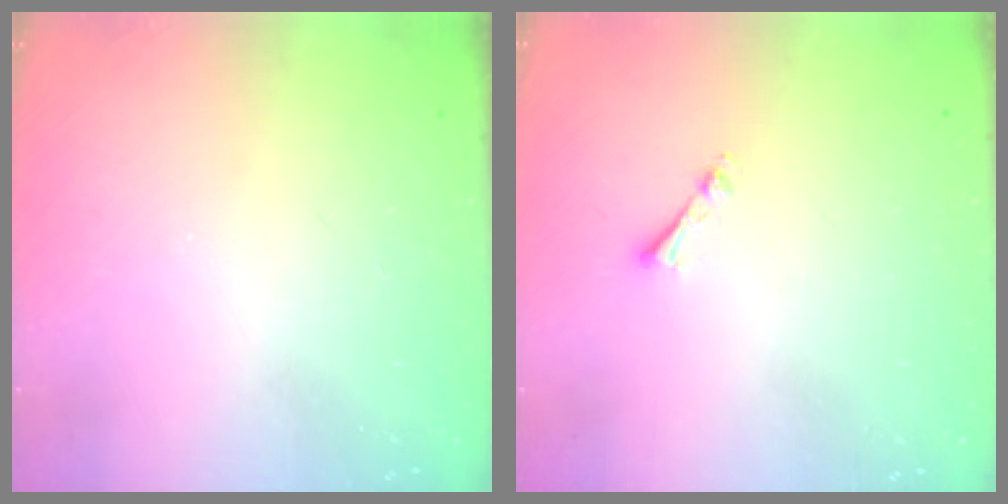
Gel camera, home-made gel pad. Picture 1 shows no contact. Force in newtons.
{"total": 1.0, "press": 1.0, "slide": 0.2}